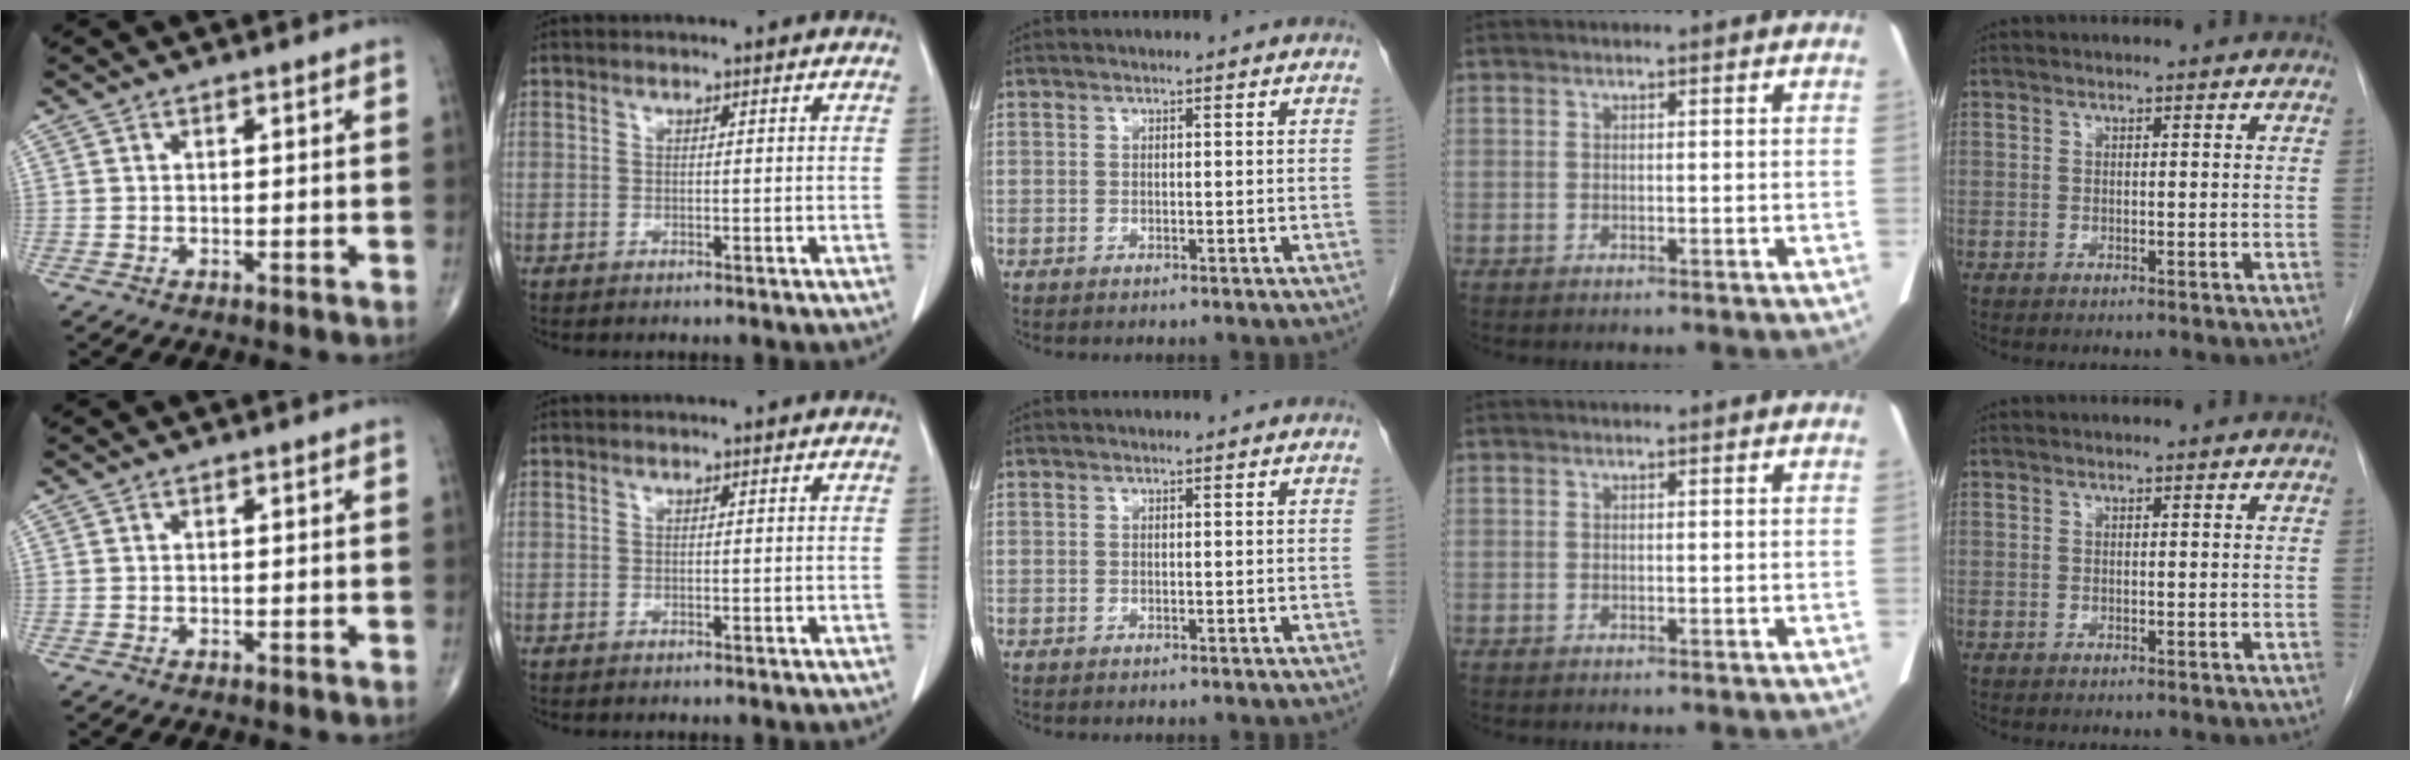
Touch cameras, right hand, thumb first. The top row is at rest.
{}